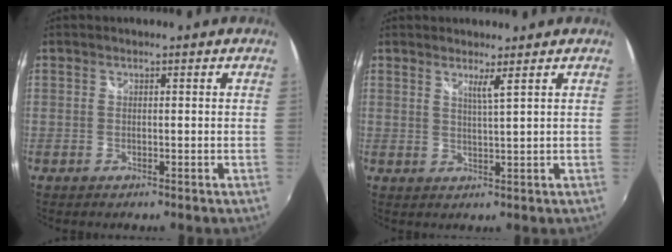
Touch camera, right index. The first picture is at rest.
{"total": 2.2, "force": [1.5, -0.6, 1.4], "torque": [-0.027, -0.008, 0.022]}